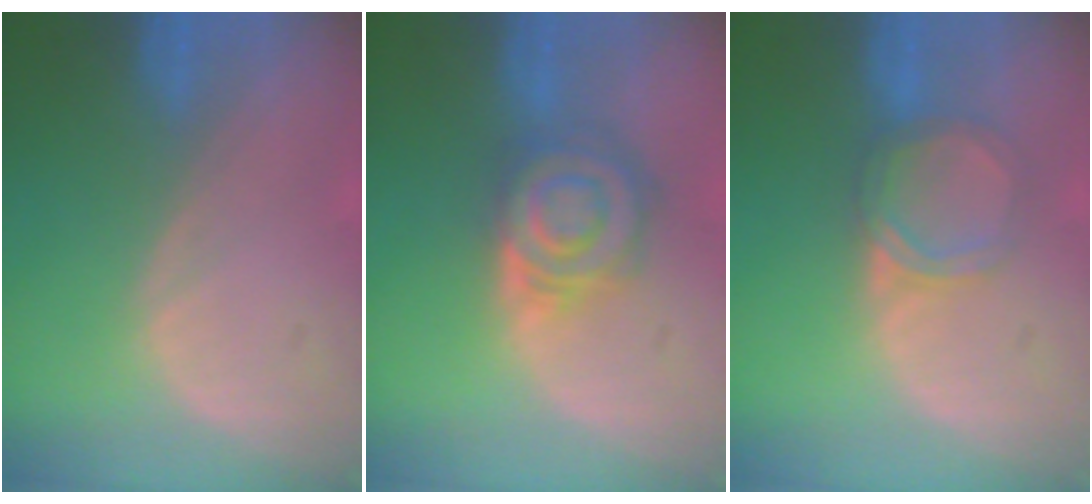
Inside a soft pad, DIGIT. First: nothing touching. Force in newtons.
{"total": 8.1, "press": 7.1, "slide": 3.9}
{"total": 4.1, "press": 4.1, "slide": 0.4}